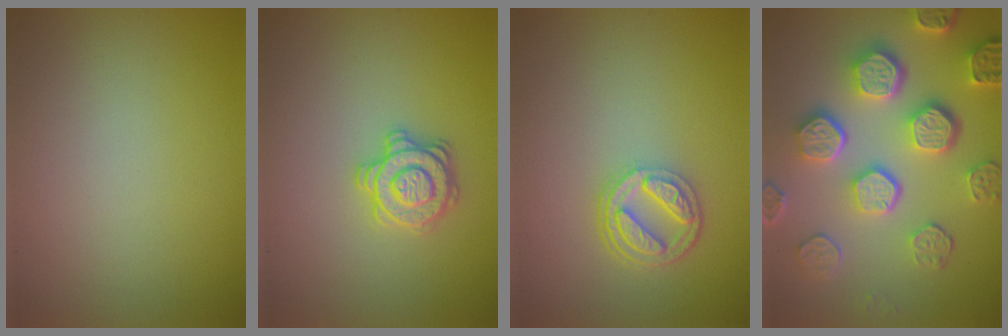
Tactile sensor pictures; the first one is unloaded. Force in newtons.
{"total": 2.8, "press": 2.7, "slide": 0.5}
{"total": 4.0, "press": 3.1, "slide": 2.5}
{"total": 7.7, "press": 6.0, "slide": 4.9}